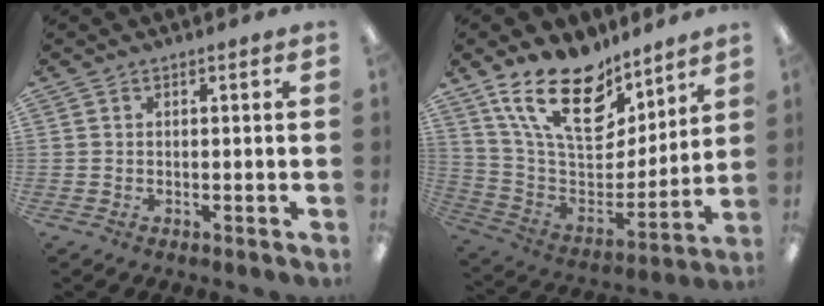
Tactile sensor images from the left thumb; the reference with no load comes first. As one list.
[{"total": 20.8, "force": [13.9, 10.4, 11.6], "torque": [-0.214, -0.089, 0.251]}]